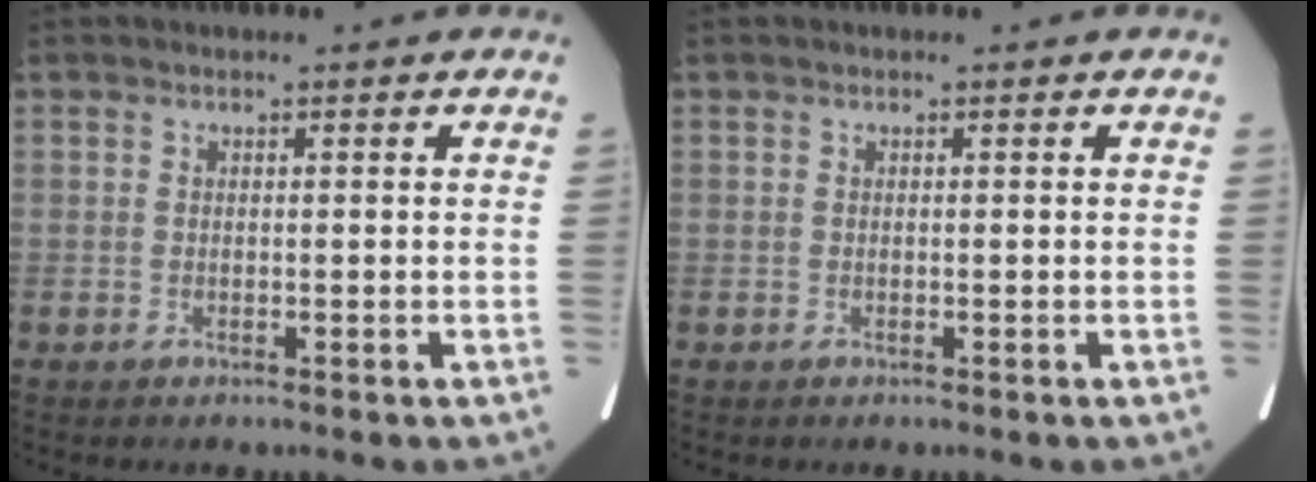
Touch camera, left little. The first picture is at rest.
{"total": 0.0}